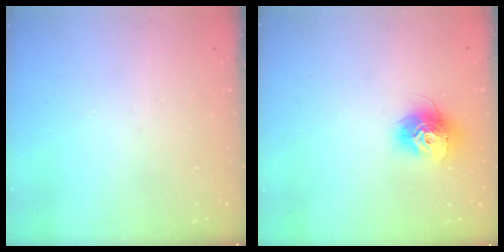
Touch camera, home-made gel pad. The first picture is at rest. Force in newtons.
{"total": 12.6, "press": 12.6, "slide": 1.1}